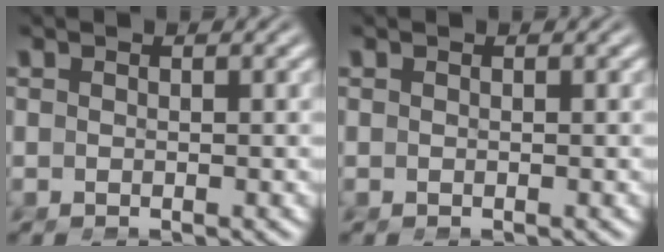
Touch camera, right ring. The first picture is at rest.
{"total": 0.0}